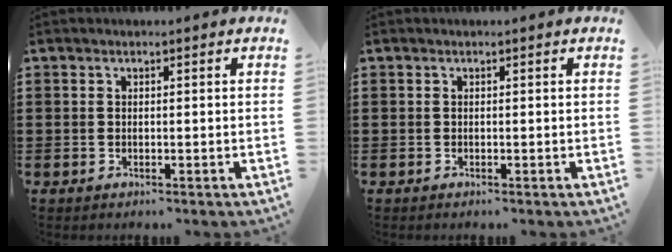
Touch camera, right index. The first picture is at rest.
{"total": 0.0}